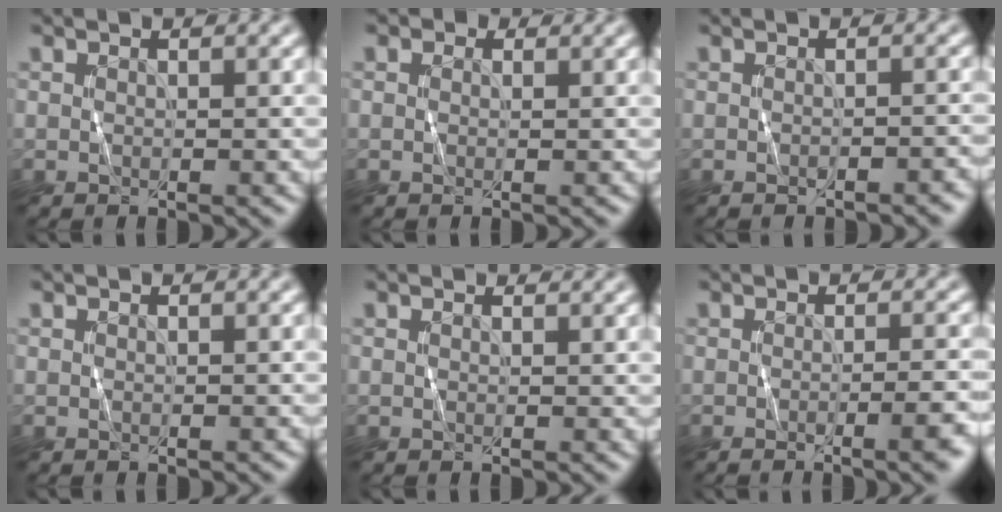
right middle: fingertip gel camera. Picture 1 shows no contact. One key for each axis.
{"total": 1.1, "fx": 0.6, "fy": 0.8, "fz": 0.5, "tx": -0.006, "ty": -0.002, "tz": 0.004}
{"total": 2.1, "fx": -1.2, "fy": 0.4, "fz": 1.6, "tx": -0.016, "ty": 0.001, "tz": -0.018}
{"total": 0.0}
{"total": 1.0, "fx": 0.9, "fy": 0.2, "fz": 0.3, "tx": -0.003, "ty": -0.002, "tz": 0.015}
{"total": 5.0, "fx": -1.5, "fy": 1.6, "fz": 4.5, "tx": -0.042, "ty": -0.007, "tz": -0.014}